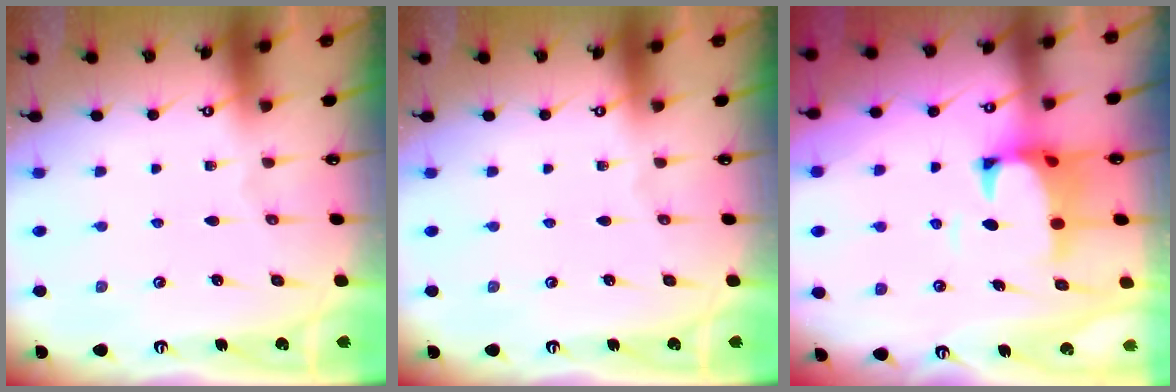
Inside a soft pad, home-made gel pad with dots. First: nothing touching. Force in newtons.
{"total": 0.0}
{"total": 2.6, "press": 2.3, "slide": 1.1}